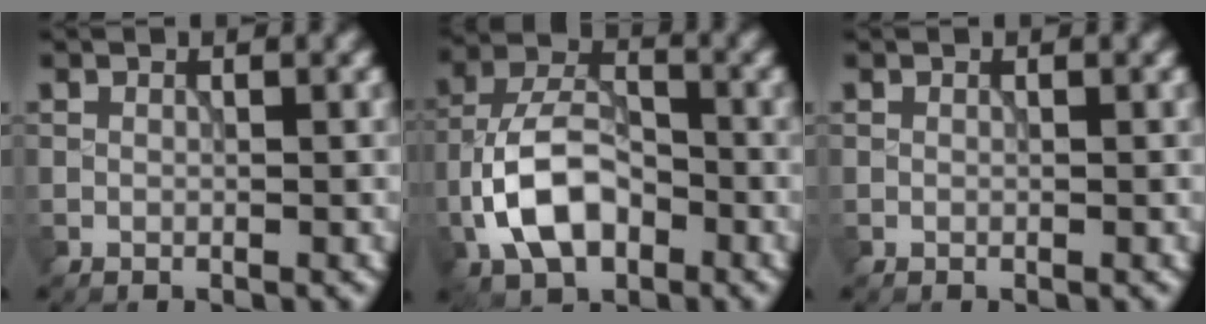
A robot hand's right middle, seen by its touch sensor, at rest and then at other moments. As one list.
[{"total": 7.5, "force": [-2.9, 4.4, 5.4], "torque": [-0.107, 0.011, -0.060]}, {"total": 0.0}]